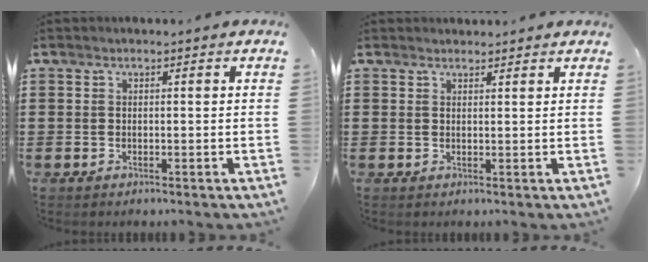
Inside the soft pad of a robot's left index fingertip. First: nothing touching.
{"total": 1.2, "force": [1.2, 0.2, 0.0], "torque": [-0.003, 0.000, 0.023]}